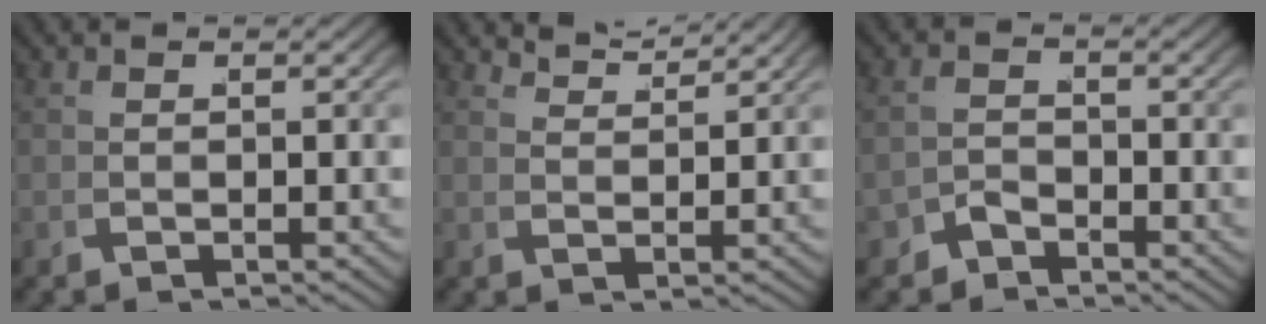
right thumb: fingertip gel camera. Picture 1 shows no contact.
{"total": 3.7, "force": [3.7, 0.0, 0.2], "torque": [0.004, 0.005, 0.068]}
{"total": 2.0, "force": [-1.9, 0.8, 0.0], "torque": [0.006, -0.009, -0.031]}